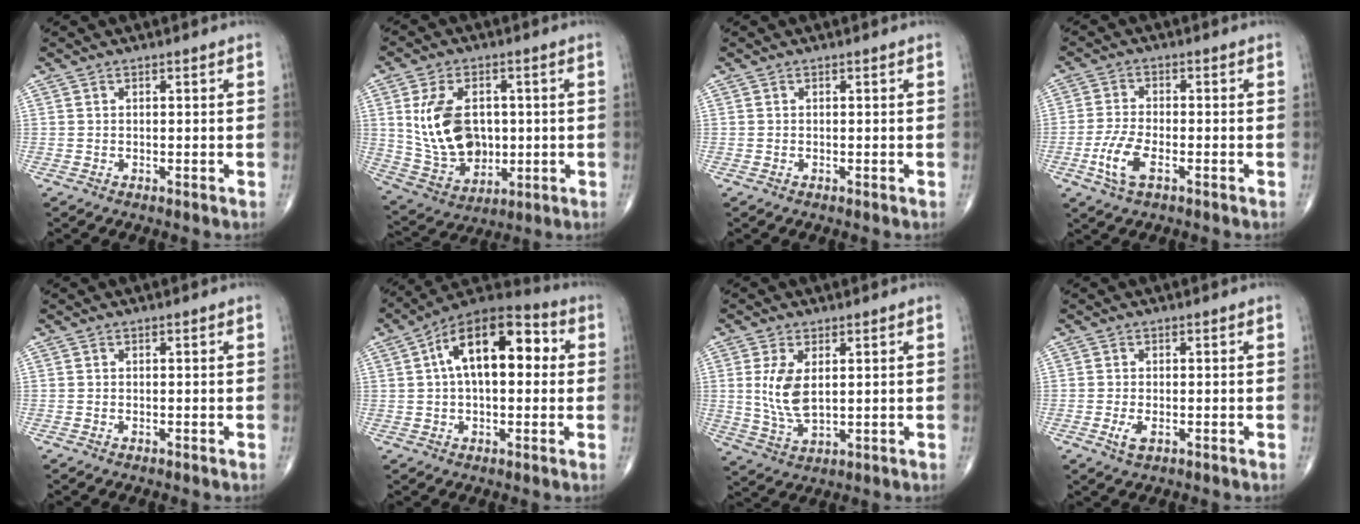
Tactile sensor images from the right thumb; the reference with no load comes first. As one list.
[{"total": 14.6, "force": [1.5, 10.1, 10.4], "torque": [-0.161, -0.007, 0.044]}, {"total": 0.0}, {"total": 6.4, "force": [-2.6, 2.7, 5.2], "torque": [-0.121, 0.008, -0.050]}, {"total": 0.0}, {"total": 16.6, "force": [3.2, 8.5, 13.9], "torque": [-0.197, 0.039, 0.039]}, {"total": 7.6, "force": [1.4, 3.9, 6.4], "torque": [-0.125, -0.013, 0.037]}, {"total": 2.5, "force": [-0.8, 1.2, 2.1], "torque": [-0.045, -0.004, -0.014]}]